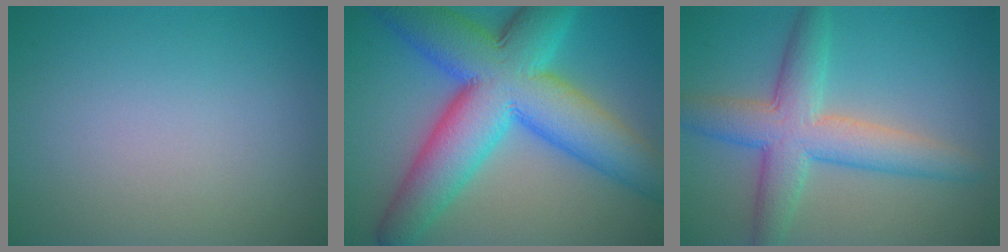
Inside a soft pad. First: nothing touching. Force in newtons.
{"total": 13.8, "press": 13.8, "slide": 0.2}
{"total": 6.5, "press": 6.5, "slide": 0.1}